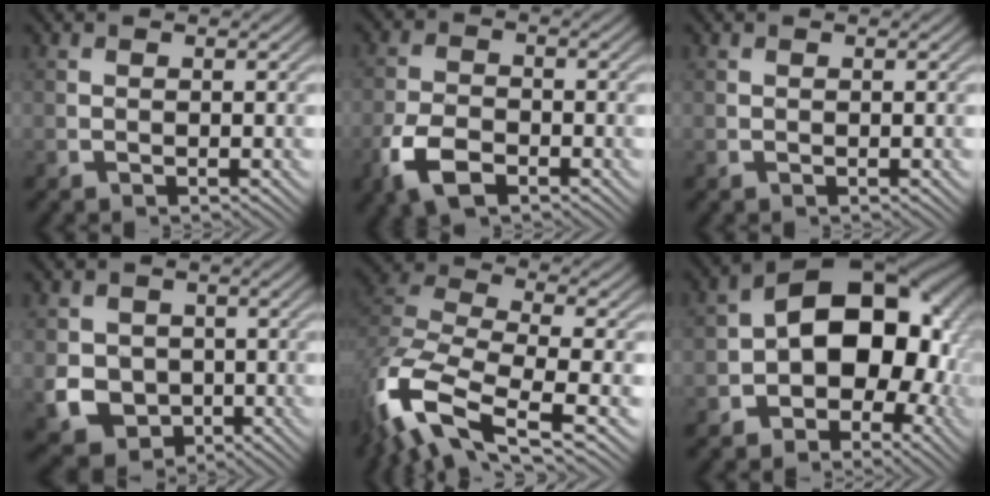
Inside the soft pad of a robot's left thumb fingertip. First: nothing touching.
{"total": 6.3, "force": [-3.5, 3.3, 4.0], "torque": [-0.090, -0.008, -0.077]}
{"total": 0.0}
{"total": 6.4, "force": [-1.0, 5.7, 2.6], "torque": [-0.073, -0.021, -0.029]}
{"total": 13.2, "force": [-6.7, 5.6, 10.0], "torque": [-0.238, -0.025, -0.132]}
{"total": 12.9, "force": [-1.9, 8.7, 9.4], "torque": [-0.110, 0.014, -0.049]}